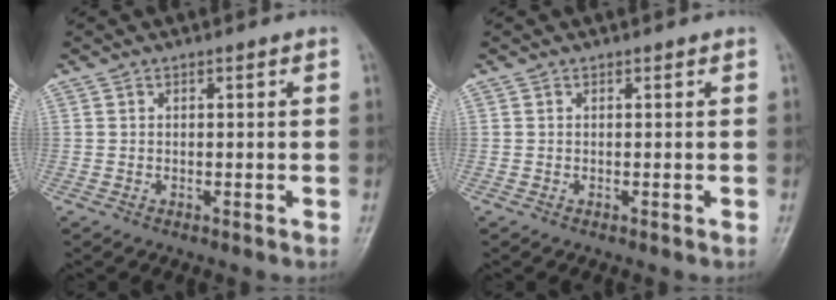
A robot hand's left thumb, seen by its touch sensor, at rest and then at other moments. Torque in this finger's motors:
{"motor_torque": [0.00, 0.00, -0.07, -0.07, 0.00]}